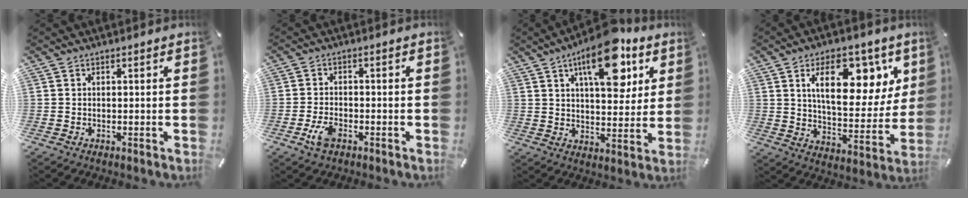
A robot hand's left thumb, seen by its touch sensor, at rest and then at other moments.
{"total": 4.6, "force": [-2.3, 2.5, 3.1], "torque": [-0.084, 0.000, -0.049]}
{"total": 17.3, "force": [8.9, 7.9, 12.6], "torque": [-0.176, -0.033, 0.143]}
{"total": 17.3, "force": [8.0, 9.1, 12.3], "torque": [-0.184, -0.025, 0.133]}